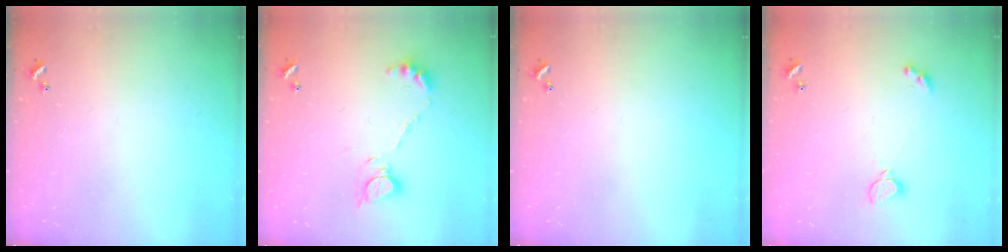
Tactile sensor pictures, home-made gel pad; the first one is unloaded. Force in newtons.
{"total": 9.7, "press": 9.6, "slide": 0.9}
{"total": 0.0}
{"total": 1.8, "press": 1.6, "slide": 0.8}